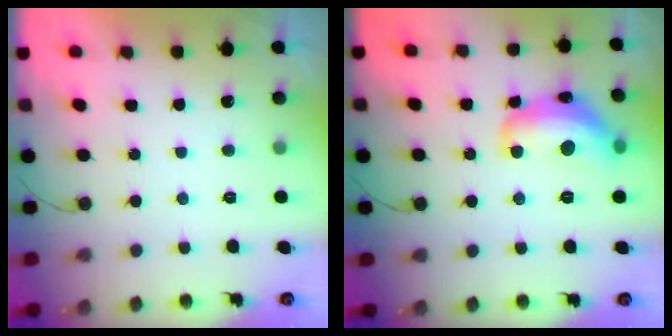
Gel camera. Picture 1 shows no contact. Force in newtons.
{"total": 15.4, "press": 15.4, "slide": 0.7}